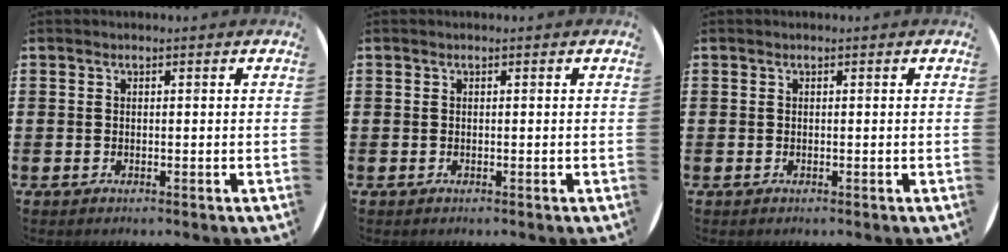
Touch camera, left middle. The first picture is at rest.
{"total": 0.0}
{"total": 0.0}